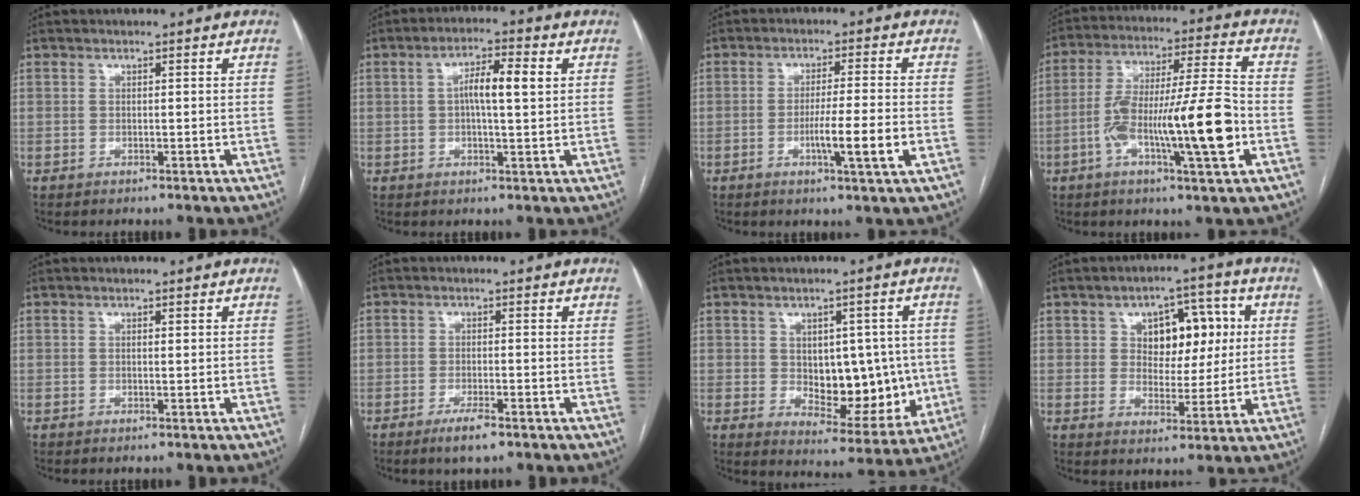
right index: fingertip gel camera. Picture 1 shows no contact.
{"total": 6.1, "force": [1.1, 1.0, 5.9], "torque": [-0.109, 0.014, 0.017]}
{"total": 7.2, "force": [-2.1, -0.5, 6.9], "torque": [-0.111, -0.010, -0.036]}
{"total": 16.2, "force": [-4.4, 1.2, 15.6], "torque": [-0.274, 0.007, -0.075]}
{"total": 0.5, "force": [0.2, 0.1, 0.5], "torque": [-0.011, 0.000, 0.002]}
{"total": 3.3, "force": [-2.1, 0.5, 2.5], "torque": [-0.047, -0.004, -0.036]}
{"total": 12.1, "force": [-0.3, 6.9, 9.9], "torque": [-0.119, 0.008, 0.020]}
{"total": 9.6, "force": [2.5, 5.8, 7.3], "torque": [-0.094, 0.025, 0.044]}